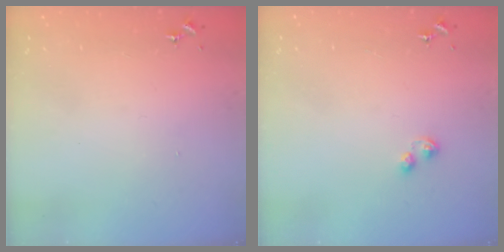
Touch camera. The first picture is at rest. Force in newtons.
{"total": 2.9, "press": 2.8, "slide": 0.7}